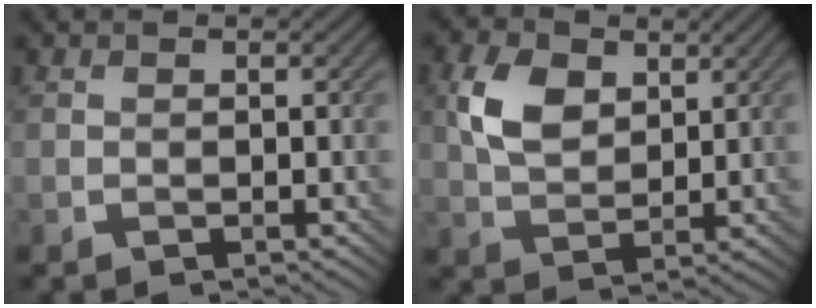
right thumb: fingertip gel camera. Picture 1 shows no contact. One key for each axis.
{"total": 6.4, "fx": 2.4, "fy": 4.2, "fz": 4.3, "tx": -0.096, "ty": 0.002, "tz": 0.046}